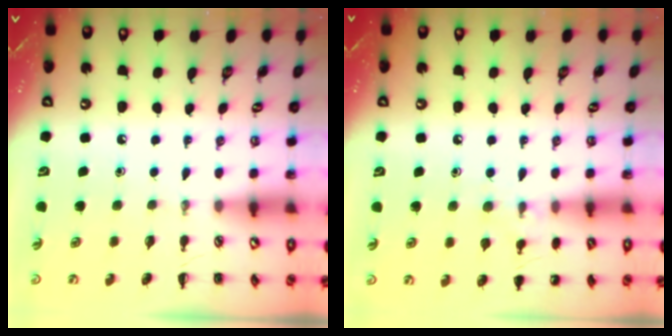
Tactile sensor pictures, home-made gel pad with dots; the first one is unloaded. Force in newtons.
{"total": 8.1, "press": 7.8, "slide": 2.3}